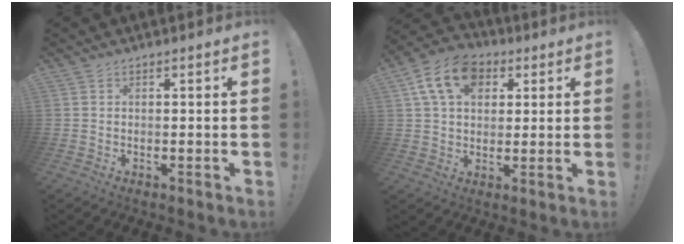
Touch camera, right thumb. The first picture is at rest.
{"total": 14.0, "force": [5.5, 9.9, 8.2], "torque": [-0.133, -0.007, 0.108]}